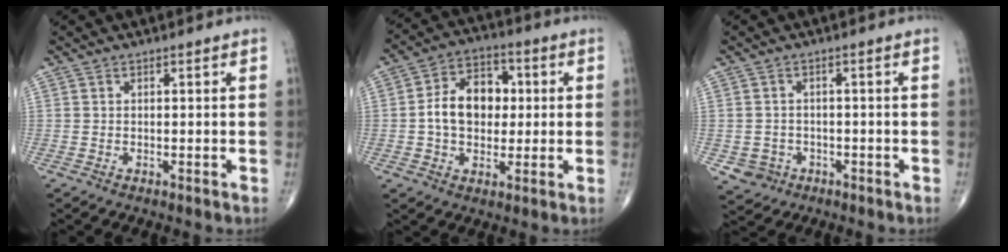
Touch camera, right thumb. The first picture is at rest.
{"total": 11.5, "force": [0.5, 8.2, 8.0], "torque": [-0.106, 0.021, 0.001]}
{"total": 4.0, "force": [-1.4, 3.7, 0.7], "torque": [0.001, 0.009, -0.018]}